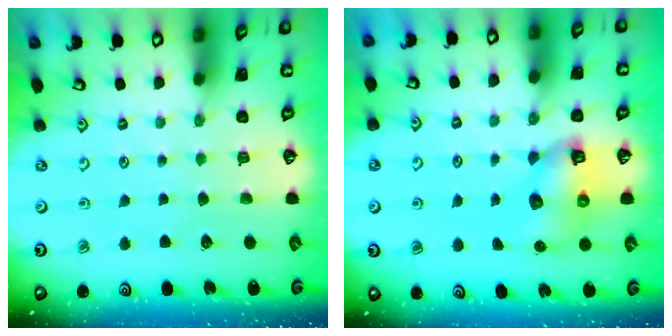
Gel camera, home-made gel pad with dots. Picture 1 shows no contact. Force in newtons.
{"total": 8.4, "press": 8.3, "slide": 1.0}